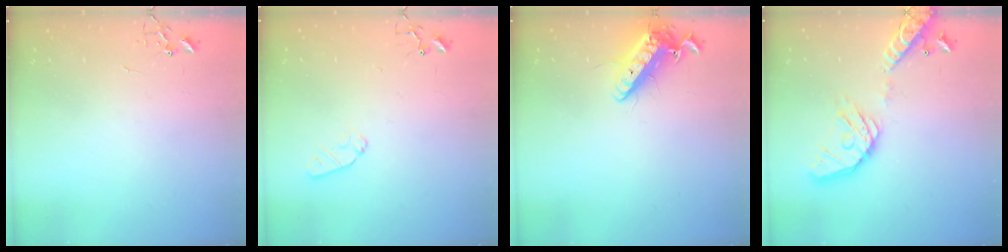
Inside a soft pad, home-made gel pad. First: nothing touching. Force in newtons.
{"total": 5.9, "press": 5.8, "slide": 0.8}
{"total": 14.0, "press": 13.7, "slide": 2.8}
{"total": 19.5, "press": 19.2, "slide": 3.3}